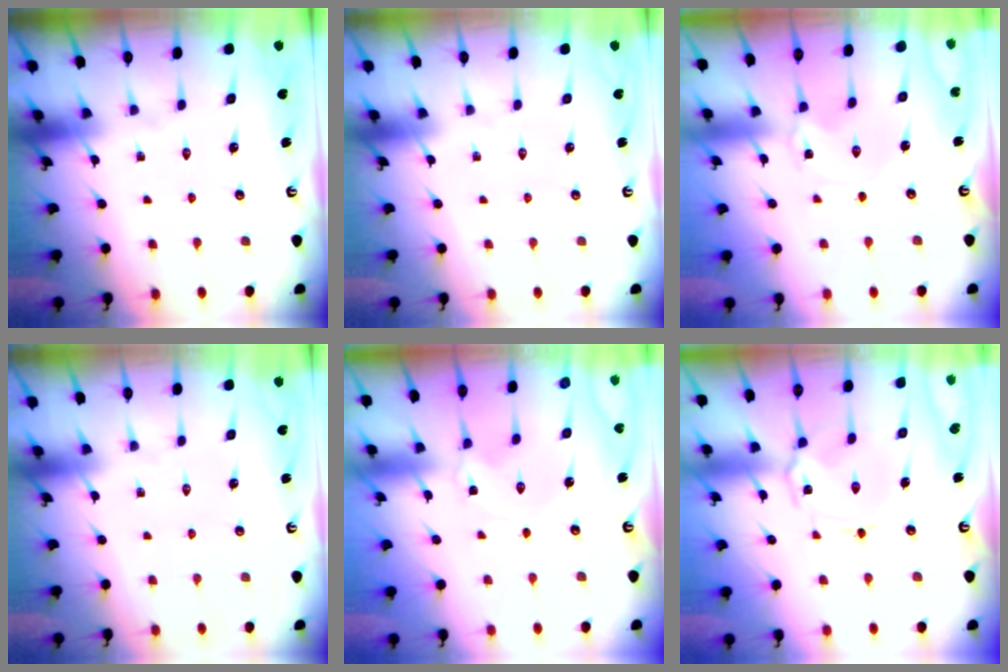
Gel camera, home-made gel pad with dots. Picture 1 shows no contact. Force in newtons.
{"total": 0.0}
{"total": 0.7, "press": 0.7, "slide": 0.1}
{"total": 0.0}
{"total": 0.0}
{"total": 4.2, "press": 4.2, "slide": 0.2}